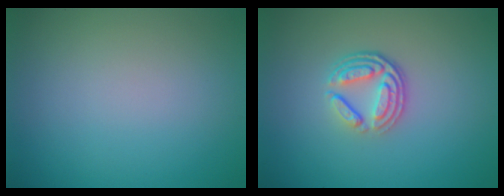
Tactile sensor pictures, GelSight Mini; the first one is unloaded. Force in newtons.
{"total": 3.9, "press": 2.8, "slide": 2.7}